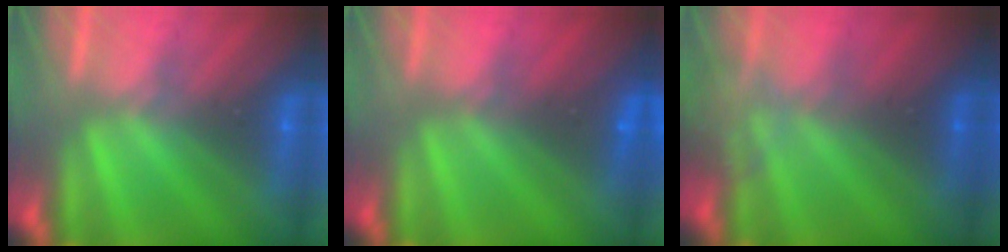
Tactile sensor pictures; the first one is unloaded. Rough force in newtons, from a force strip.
{"total": 2.4}
{"total": 2.2}